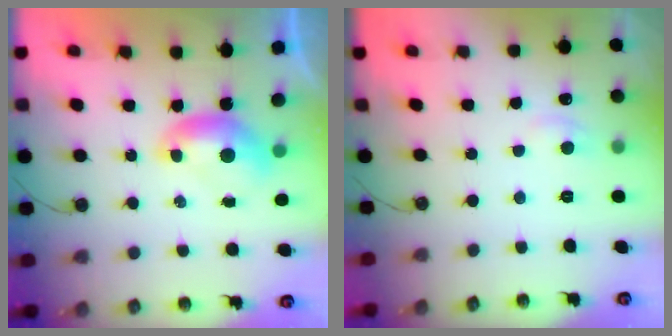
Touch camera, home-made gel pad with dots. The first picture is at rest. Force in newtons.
{"total": 1.3, "press": 1.2, "slide": 0.5}